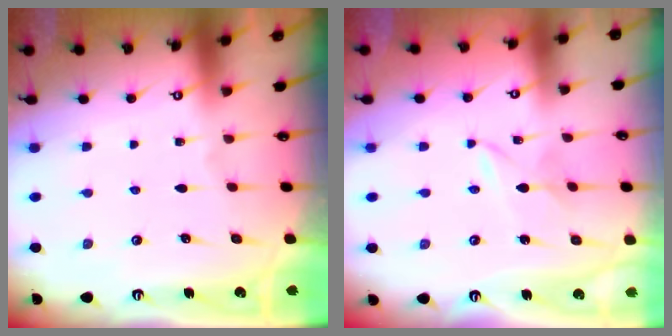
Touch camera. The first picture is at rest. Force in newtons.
{"total": 1.5, "press": 1.5, "slide": 0.2}